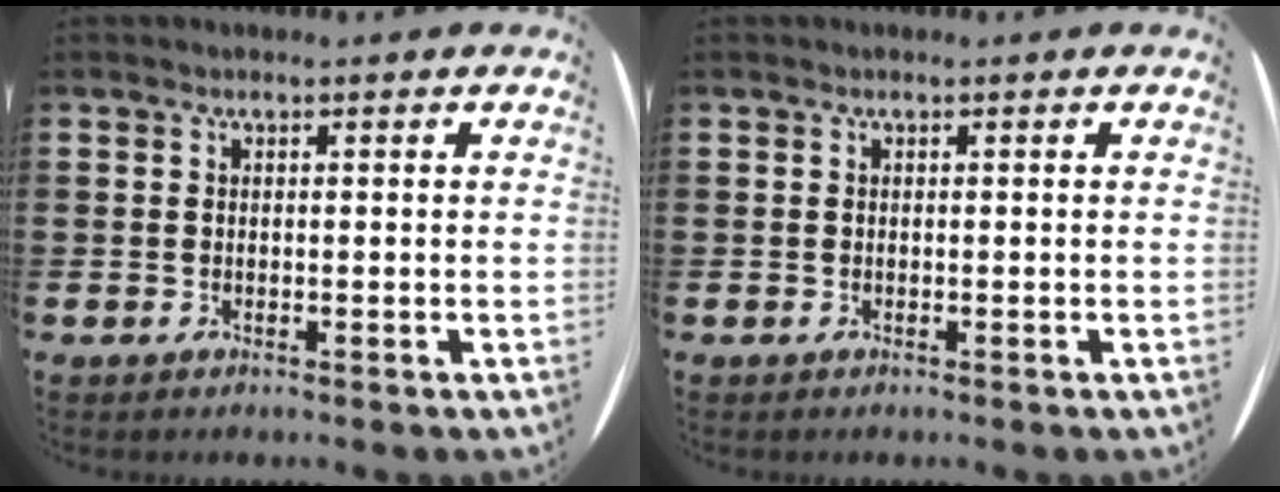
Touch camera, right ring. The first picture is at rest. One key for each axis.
{"total": 0.0}